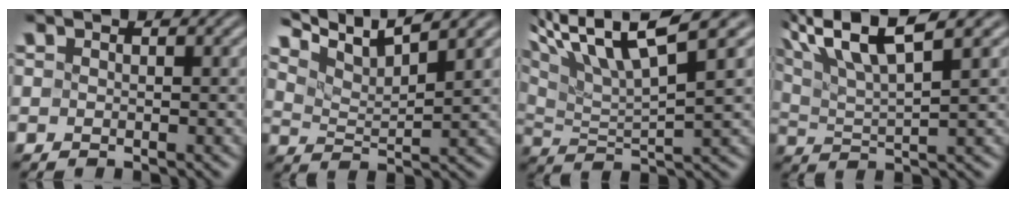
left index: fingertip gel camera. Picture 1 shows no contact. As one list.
[{"total": 6.5, "force": [5.3, 1.1, 3.5], "torque": [-0.070, 0.013, 0.091]}, {"total": 10.0, "force": [6.6, 1.9, 7.4], "torque": [-0.136, 0.026, 0.115]}, {"total": 9.2, "force": [5.5, 2.3, 6.9], "torque": [-0.124, 0.023, 0.094]}]